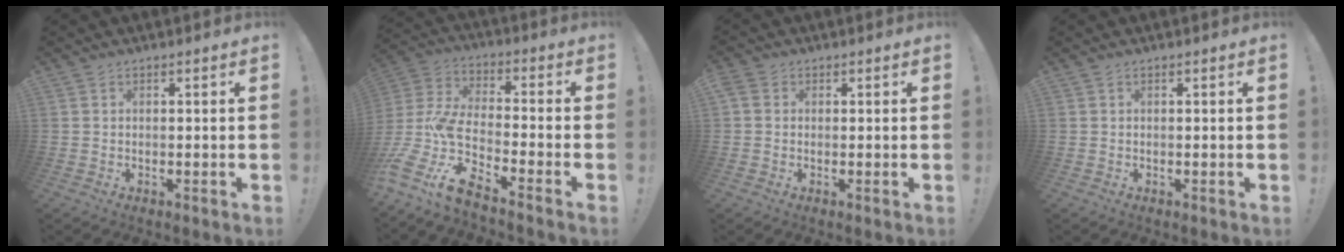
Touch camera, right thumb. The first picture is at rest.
{"total": 12.9, "force": [-8.4, 4.4, 8.7], "torque": [-0.195, 0.023, -0.153]}
{"total": 2.6, "force": [0.5, 2.2, 1.3], "torque": [-0.023, 0.007, 0.012]}
{"total": 0.0}